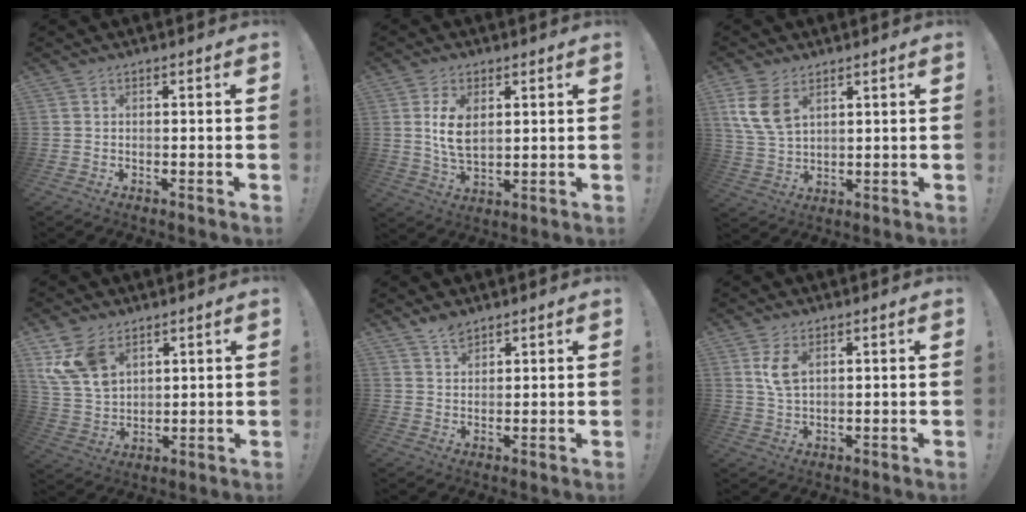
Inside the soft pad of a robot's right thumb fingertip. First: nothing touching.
{"total": 8.4, "force": [2.3, 5.0, 6.3], "torque": [-0.119, -0.008, 0.038]}
{"total": 9.6, "force": [4.6, 5.9, 6.0], "torque": [-0.122, -0.013, 0.090]}
{"total": 11.7, "force": [6.3, 7.8, 6.1], "torque": [-0.129, -0.027, 0.129]}
{"total": 4.1, "force": [3.5, 1.6, 1.3], "torque": [-0.011, -0.026, 0.061]}
{"total": 5.5, "force": [2.3, 2.8, 4.1], "torque": [-0.077, -0.010, 0.041]}